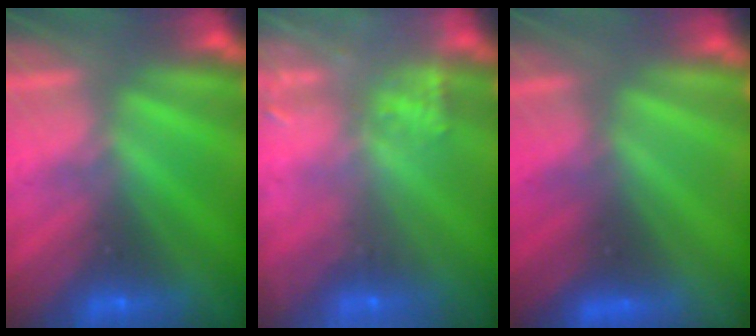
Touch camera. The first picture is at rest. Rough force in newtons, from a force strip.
{"total": 9.4}
{"total": 3.3}